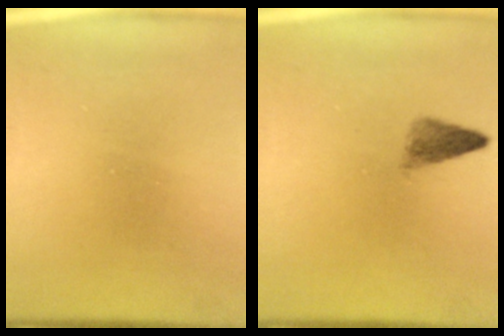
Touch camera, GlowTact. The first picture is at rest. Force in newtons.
{"total": 2.1}